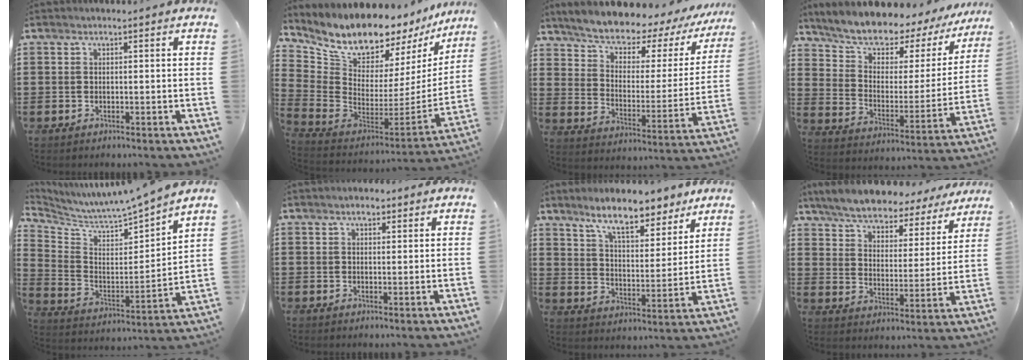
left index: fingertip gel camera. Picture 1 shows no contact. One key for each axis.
{"total": 10.3, "fx": 9.5, "fy": 2.6, "fz": 2.7, "tx": -0.093, "ty": -0.094, "tz": 0.165}
{"total": 5.6, "fx": 5.2, "fy": 1.5, "fz": 1.5, "tx": -0.063, "ty": -0.049, "tz": 0.084}
{"total": 6.6, "fx": 6.2, "fy": 2.0, "fz": 1.3, "tx": -0.060, "ty": -0.058, "tz": 0.101}
{"total": 5.6, "fx": 5.6, "fy": -0.5, "fz": 0.7, "tx": -0.048, "ty": -0.065, "tz": 0.086}
{"total": 2.0, "fx": 1.5, "fy": 0.9, "fz": 1.0, "tx": -0.024, "ty": 0.006, "tz": 0.026}
{"total": 9.3, "fx": 7.9, "fy": 1.9, "fz": 4.6, "tx": -0.098, "ty": -0.029, "tz": 0.139}
{"total": 6.3, "fx": 6.1, "fy": 1.0, "fz": 1.2, "tx": -0.057, "ty": -0.040, "tz": 0.105}